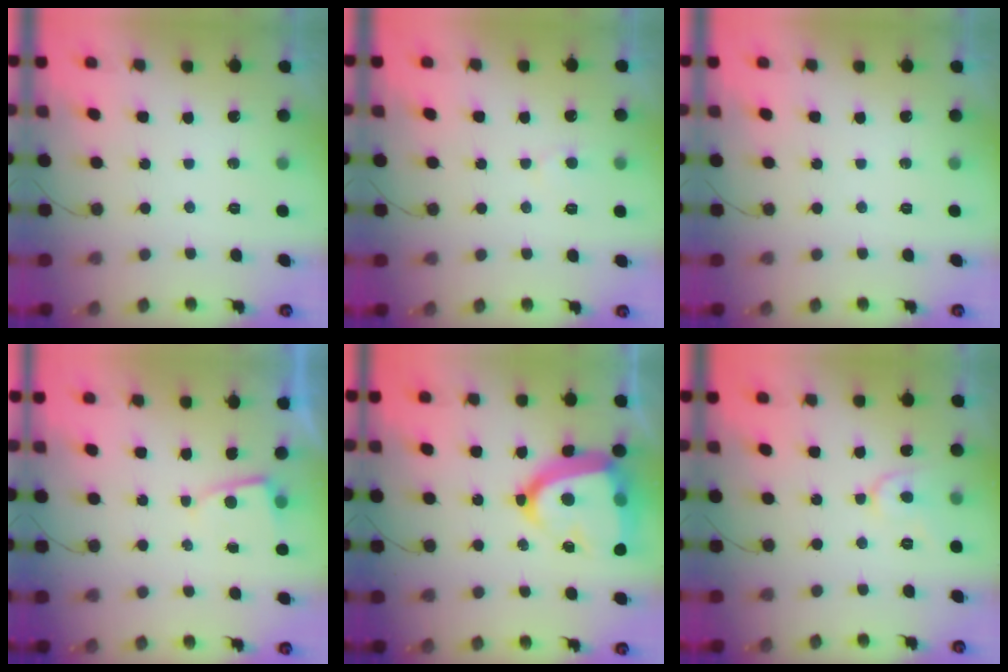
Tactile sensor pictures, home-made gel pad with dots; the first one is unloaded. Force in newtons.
{"total": 5.3, "press": 5.2, "slide": 0.4}
{"total": 0.0}
{"total": 2.0, "press": 2.0, "slide": 0.2}
{"total": 21.2, "press": 21.1, "slide": 2.0}
{"total": 6.4, "press": 6.4, "slide": 0.8}